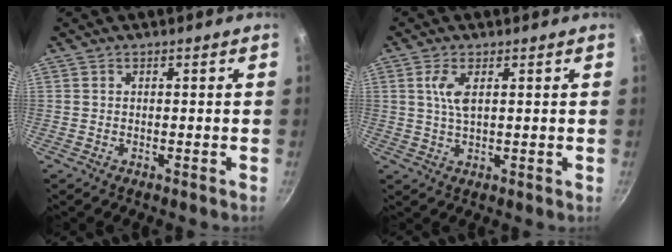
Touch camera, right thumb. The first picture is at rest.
{"total": 4.2, "force": [1.3, 1.6, 3.7], "torque": [-0.076, -0.002, 0.028]}